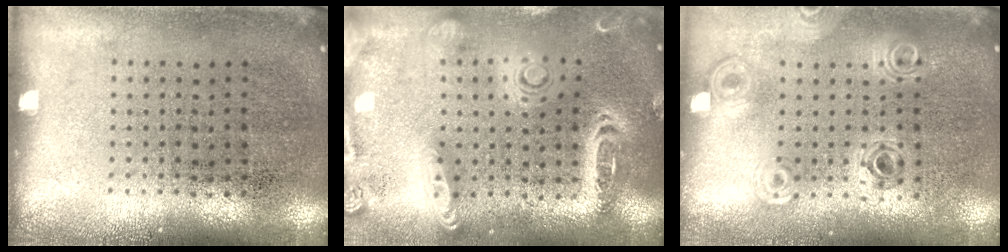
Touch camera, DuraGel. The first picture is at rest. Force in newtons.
{"total": 2.6, "press": 2.3, "slide": 1.2}
{"total": 1.0, "press": 1.0, "slide": 0.2}